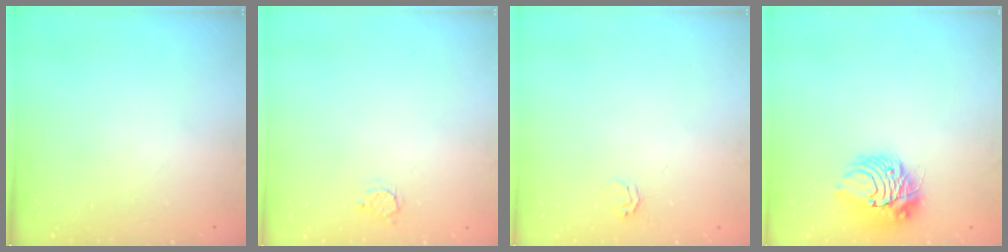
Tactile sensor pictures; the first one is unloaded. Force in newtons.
{"total": 2.8, "press": 2.8, "slide": 0.3}
{"total": 2.5, "press": 2.5, "slide": 0.2}
{"total": 10.0, "press": 10.0, "slide": 0.2}